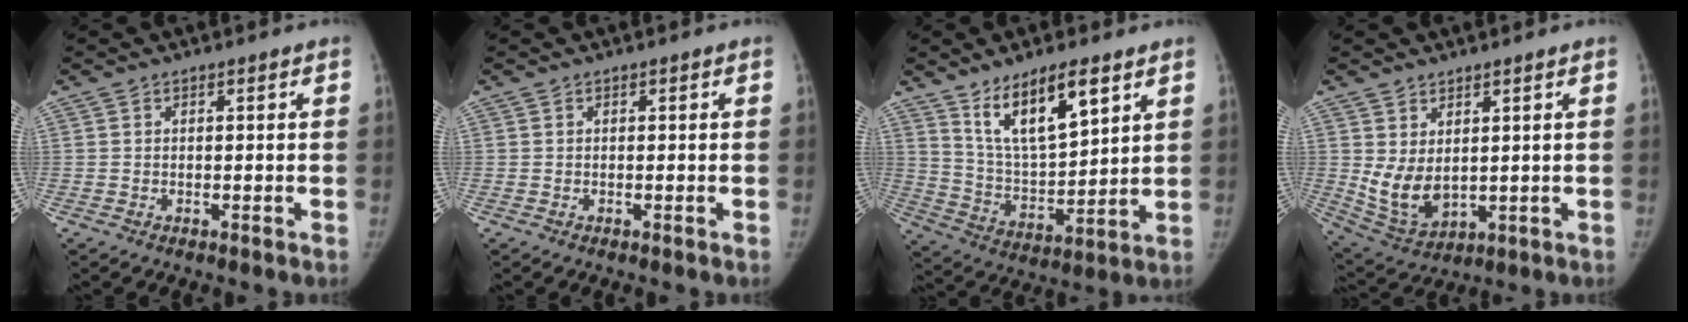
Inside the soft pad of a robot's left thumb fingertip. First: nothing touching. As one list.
[{"total": 0.0}, {"total": 14.1, "force": [8.3, 5.0, 10.2], "torque": [-0.155, -0.047, 0.161]}, {"total": 7.9, "force": [1.8, 4.7, 6.1], "torque": [-0.103, -0.025, 0.056]}]